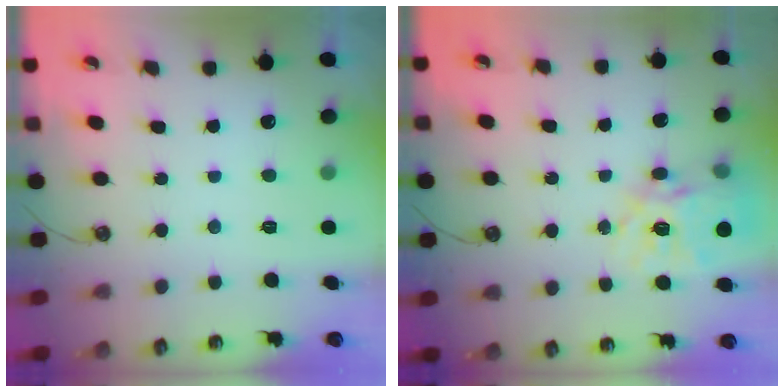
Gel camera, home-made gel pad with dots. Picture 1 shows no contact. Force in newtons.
{"total": 17.2, "press": 17.1, "slide": 1.4}